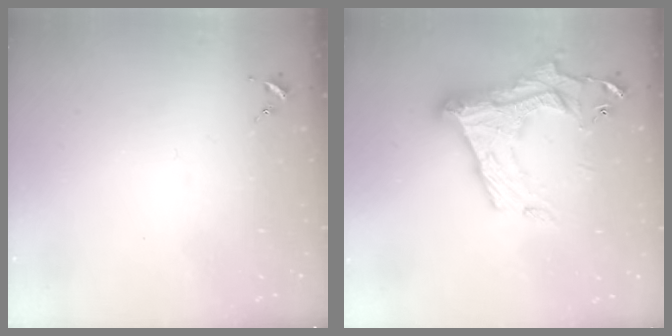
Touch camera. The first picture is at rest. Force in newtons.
{"total": 23.0, "press": 22.9, "slide": 1.4}